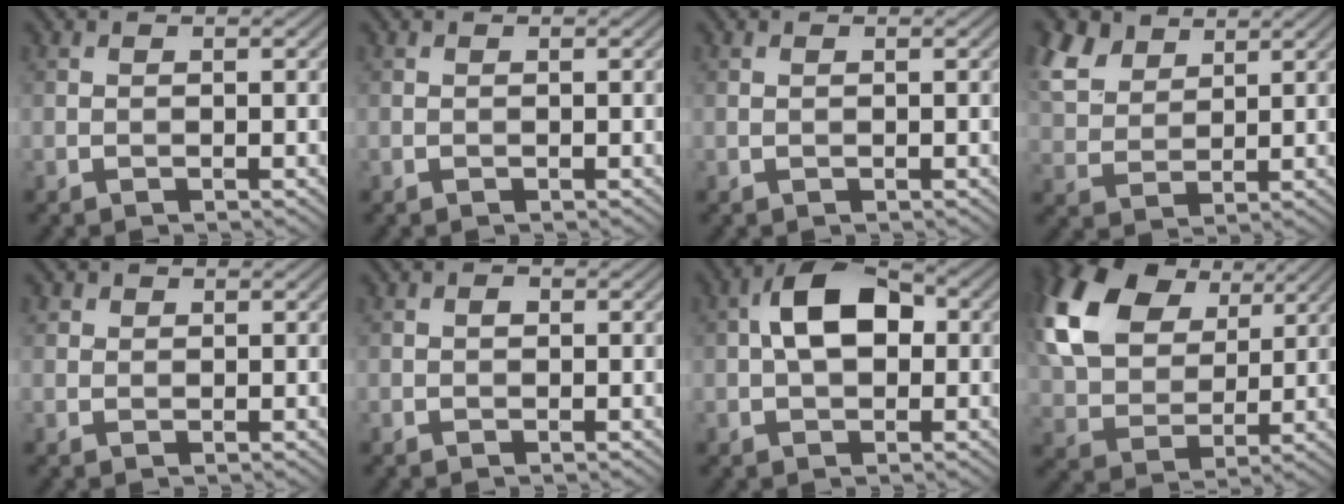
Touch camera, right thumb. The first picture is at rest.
{"total": 0.0}
{"total": 0.0}
{"total": 7.4, "force": [4.7, 4.2, 3.7], "torque": [-0.112, 0.013, 0.099]}
{"total": 1.3, "force": [0.7, 1.0, 0.3], "torque": [-0.005, 0.001, 0.011]}
{"total": 0.6, "force": [-0.1, 0.5, 0.4], "torque": [-0.006, -0.002, -0.004]}
{"total": 7.2, "force": [0.6, 4.4, 5.7], "torque": [-0.101, 0.015, 0.000]}
{"total": 19.7, "force": [9.2, 13.4, 11.2], "torque": [-0.290, 0.054, 0.194]}